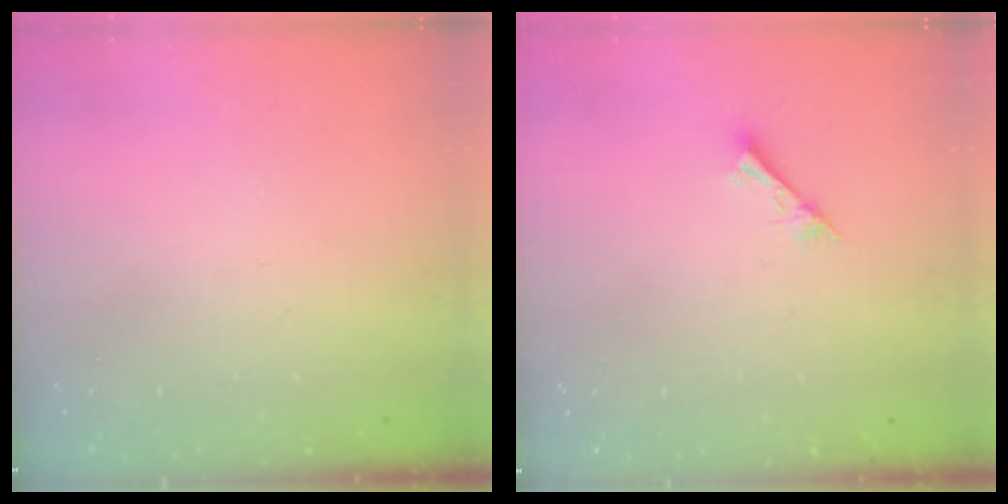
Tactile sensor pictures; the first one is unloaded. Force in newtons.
{"total": 1.2, "press": 1.2, "slide": 0.1}